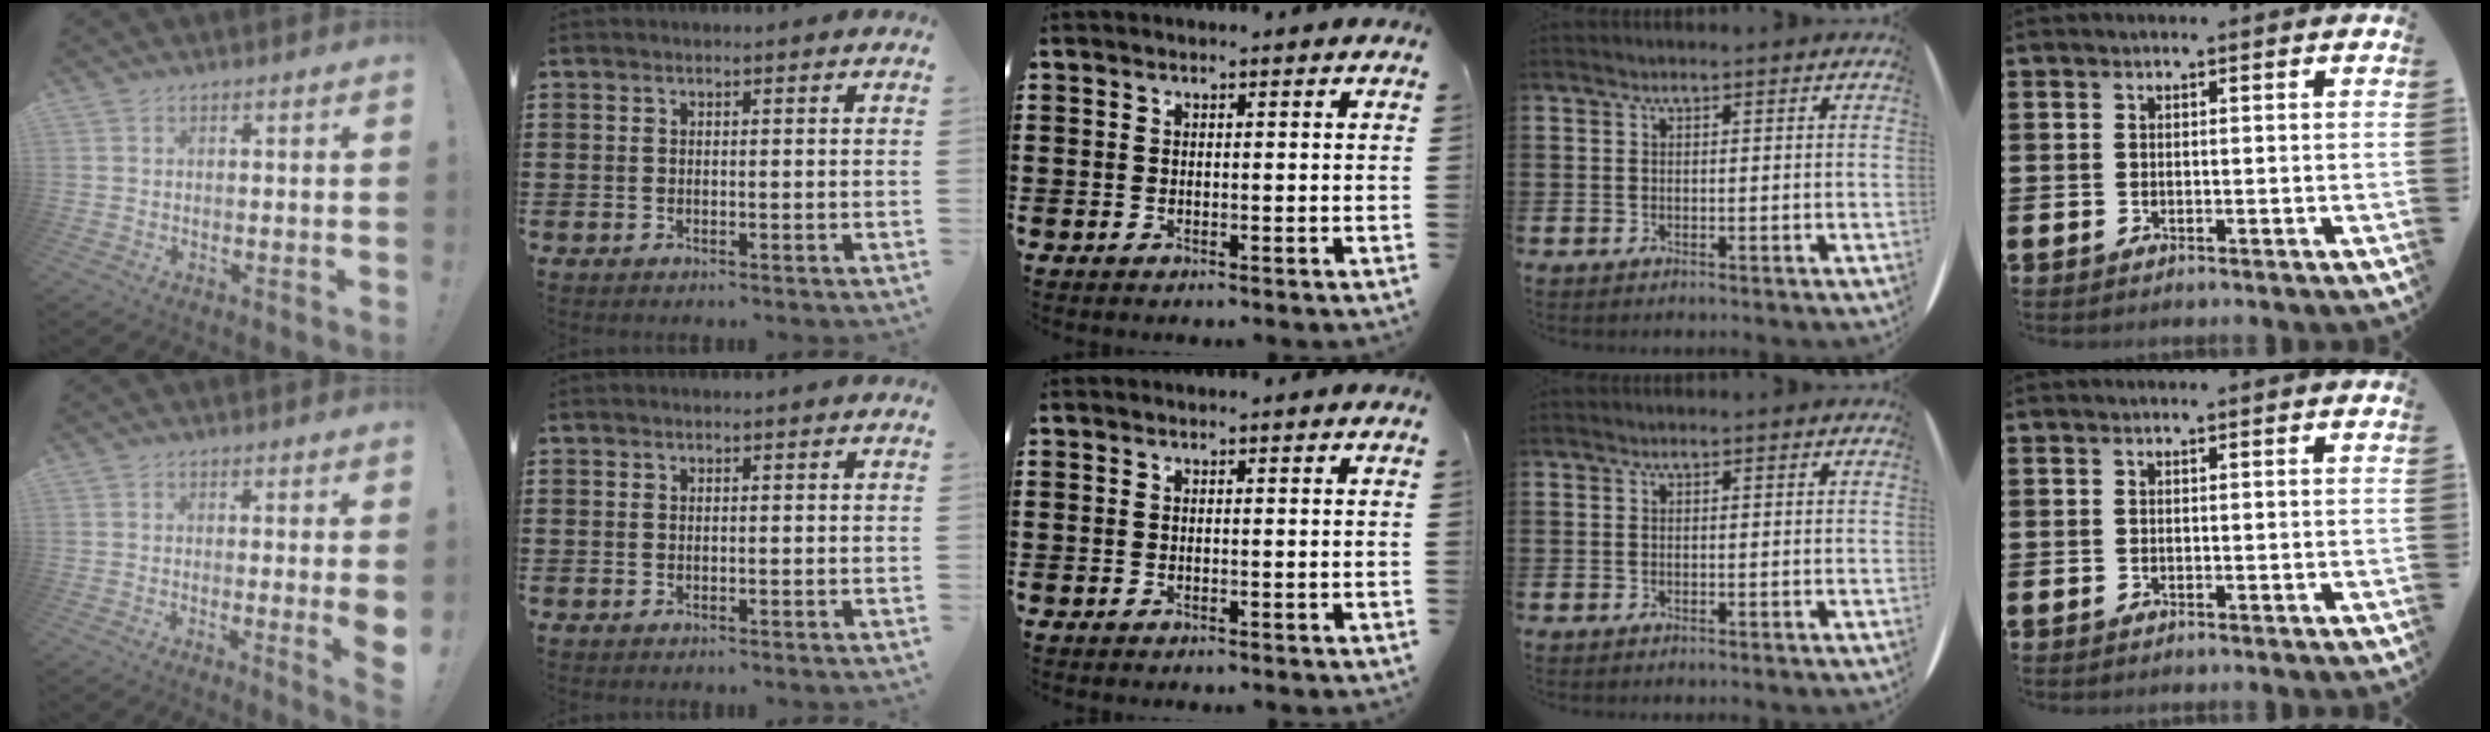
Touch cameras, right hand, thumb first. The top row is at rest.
{"thumb": {"total": 4.6, "force": [0.2, -0.2, 4.6], "torque": [-0.058, -0.016, 0.005]}}